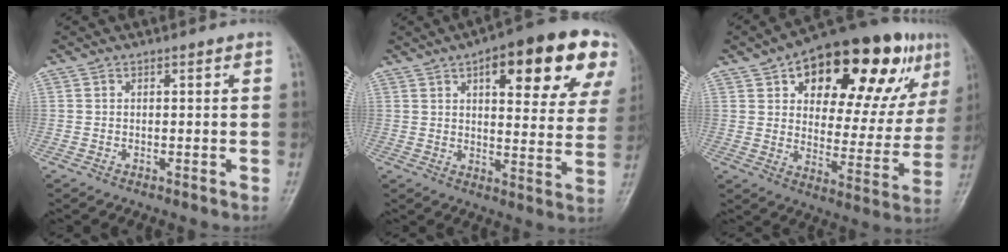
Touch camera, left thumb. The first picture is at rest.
{"total": 20.4, "force": [9.6, 7.1, 16.5], "torque": [-0.181, -0.011, 0.124]}
{"total": 27.1, "force": [13.3, 12.5, 20.1], "torque": [-0.244, -0.004, 0.196]}